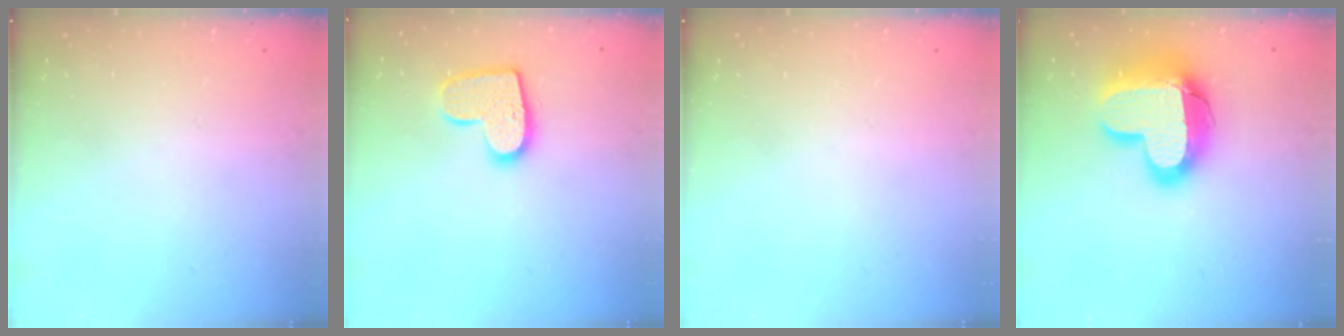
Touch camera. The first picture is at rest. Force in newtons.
{"total": 13.5, "press": 13.5, "slide": 0.8}
{"total": 0.0}
{"total": 18.9, "press": 18.9, "slide": 1.2}